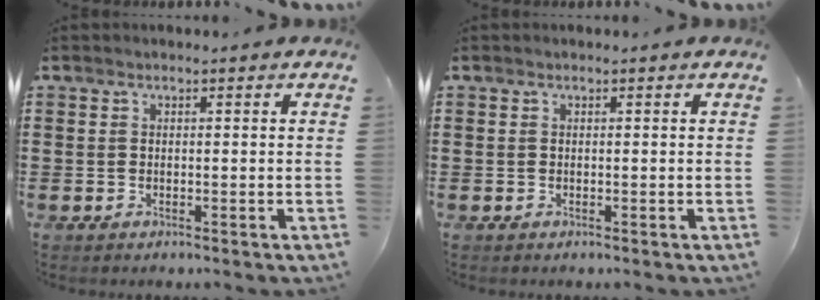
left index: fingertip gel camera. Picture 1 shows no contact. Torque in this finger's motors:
{"motor_torque": [-0.03, -0.03, 0.00, 0.00]}